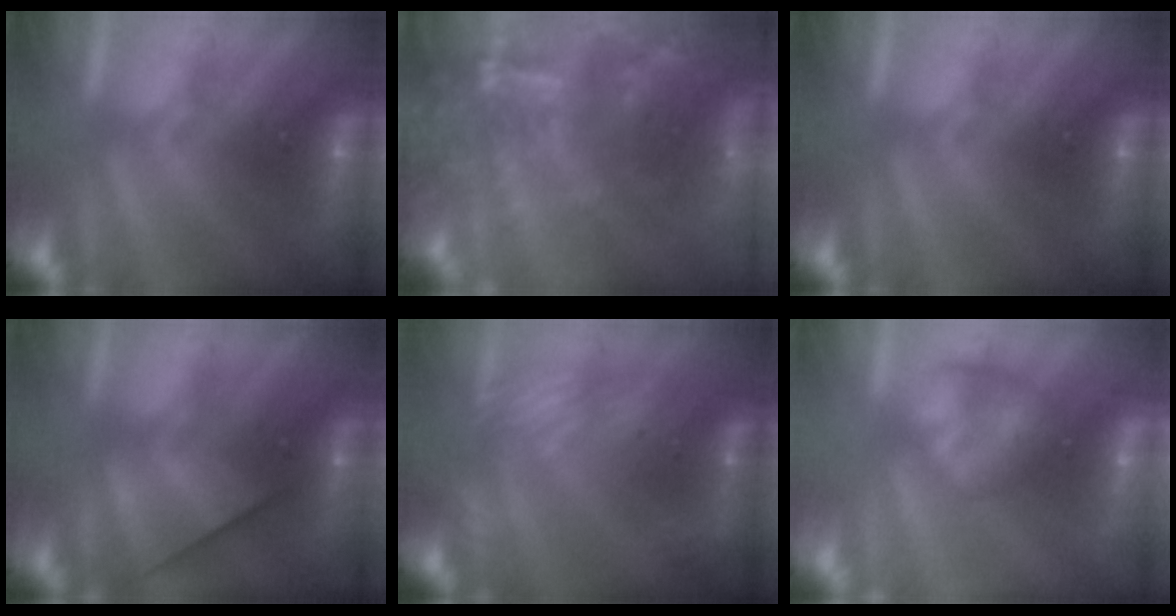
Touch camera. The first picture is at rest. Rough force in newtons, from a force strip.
{"total": 7.4}
{"total": 0.0}
{"total": 2.5}
{"total": 7.1}
{"total": 5.8}